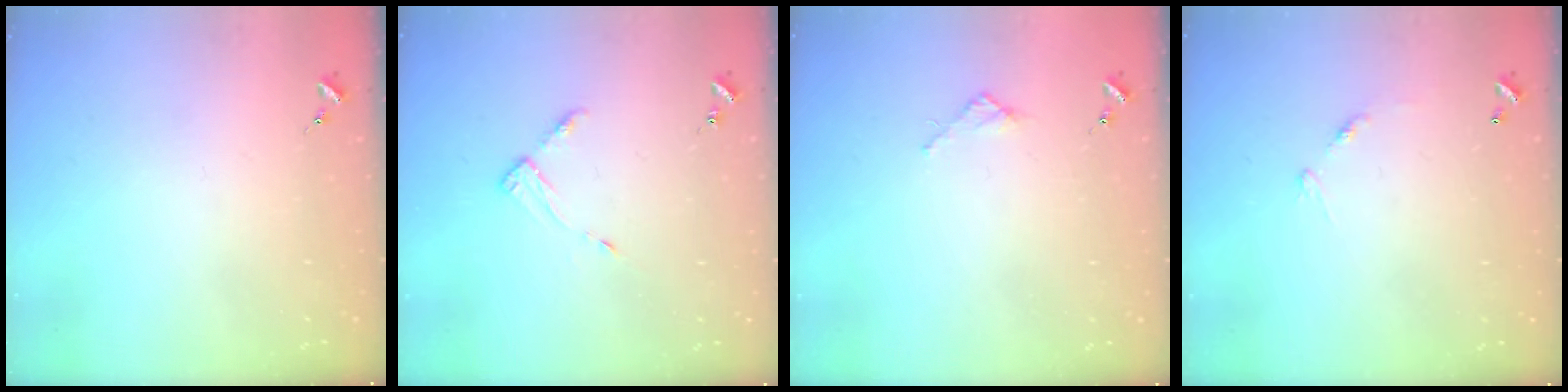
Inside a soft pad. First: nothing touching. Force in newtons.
{"total": 4.9, "press": 4.8, "slide": 0.6}
{"total": 2.4, "press": 2.3, "slide": 0.3}
{"total": 7.0, "press": 7.0, "slide": 0.5}